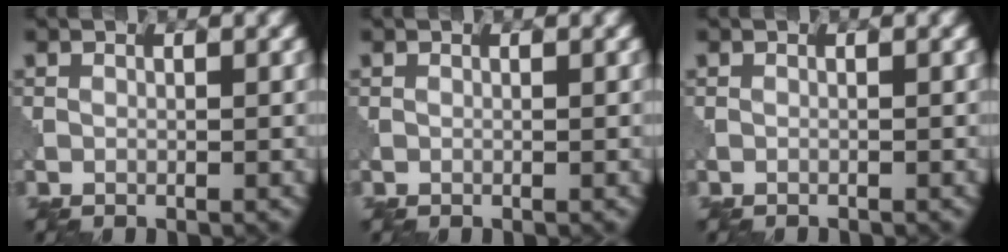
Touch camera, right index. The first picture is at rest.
{"total": 0.0}
{"total": 0.8, "force": [-0.8, 0.1, 0.1], "torque": [0.001, -0.002, -0.013]}